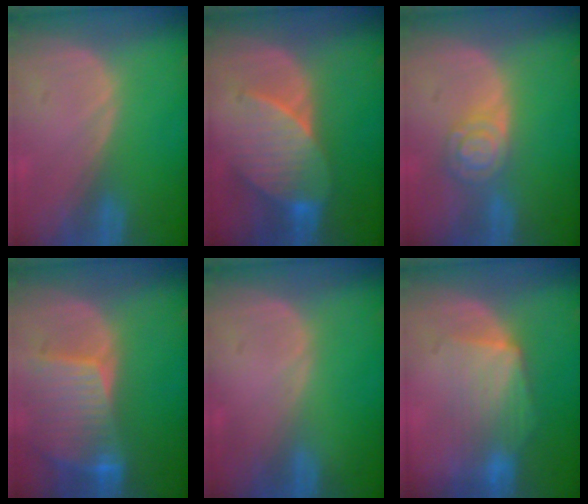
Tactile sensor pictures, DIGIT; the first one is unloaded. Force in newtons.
{"total": 7.6, "press": 7.6, "slide": 0.1}
{"total": 5.5, "press": 4.9, "slide": 2.6}
{"total": 9.0, "press": 8.0, "slide": 4.1}
{"total": 0.0}
{"total": 7.3, "press": 7.0, "slide": 2.1}